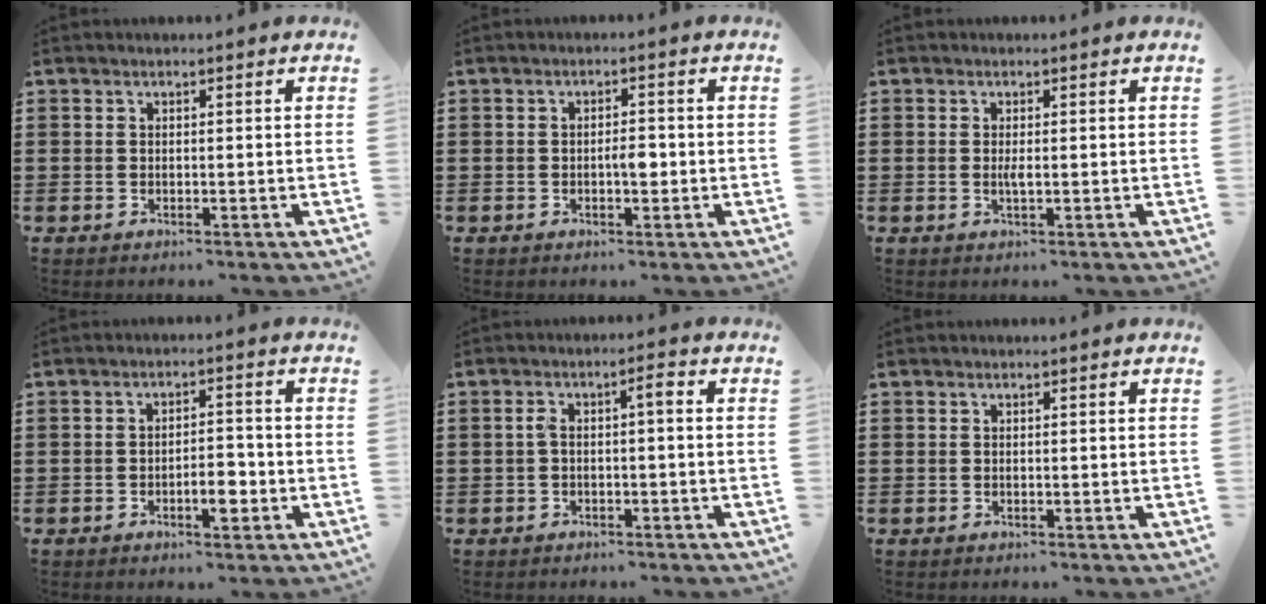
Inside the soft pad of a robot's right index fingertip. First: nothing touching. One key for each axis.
{"total": 2.4, "fx": -0.5, "fy": 0.7, "fz": 2.2, "tx": -0.033, "ty": -0.002, "tz": -0.012}
{"total": 1.5, "fx": -0.2, "fy": 0.3, "fz": 1.4, "tx": -0.027, "ty": -0.003, "tz": -0.003}
{"total": 4.0, "fx": -1.6, "fy": 1.4, "fz": 3.4, "tx": -0.058, "ty": 0.004, "tz": -0.028}
{"total": 2.6, "fx": -0.6, "fy": 0.5, "fz": 2.5, "tx": -0.047, "ty": 0.006, "tz": -0.015}
{"total": 0.0}